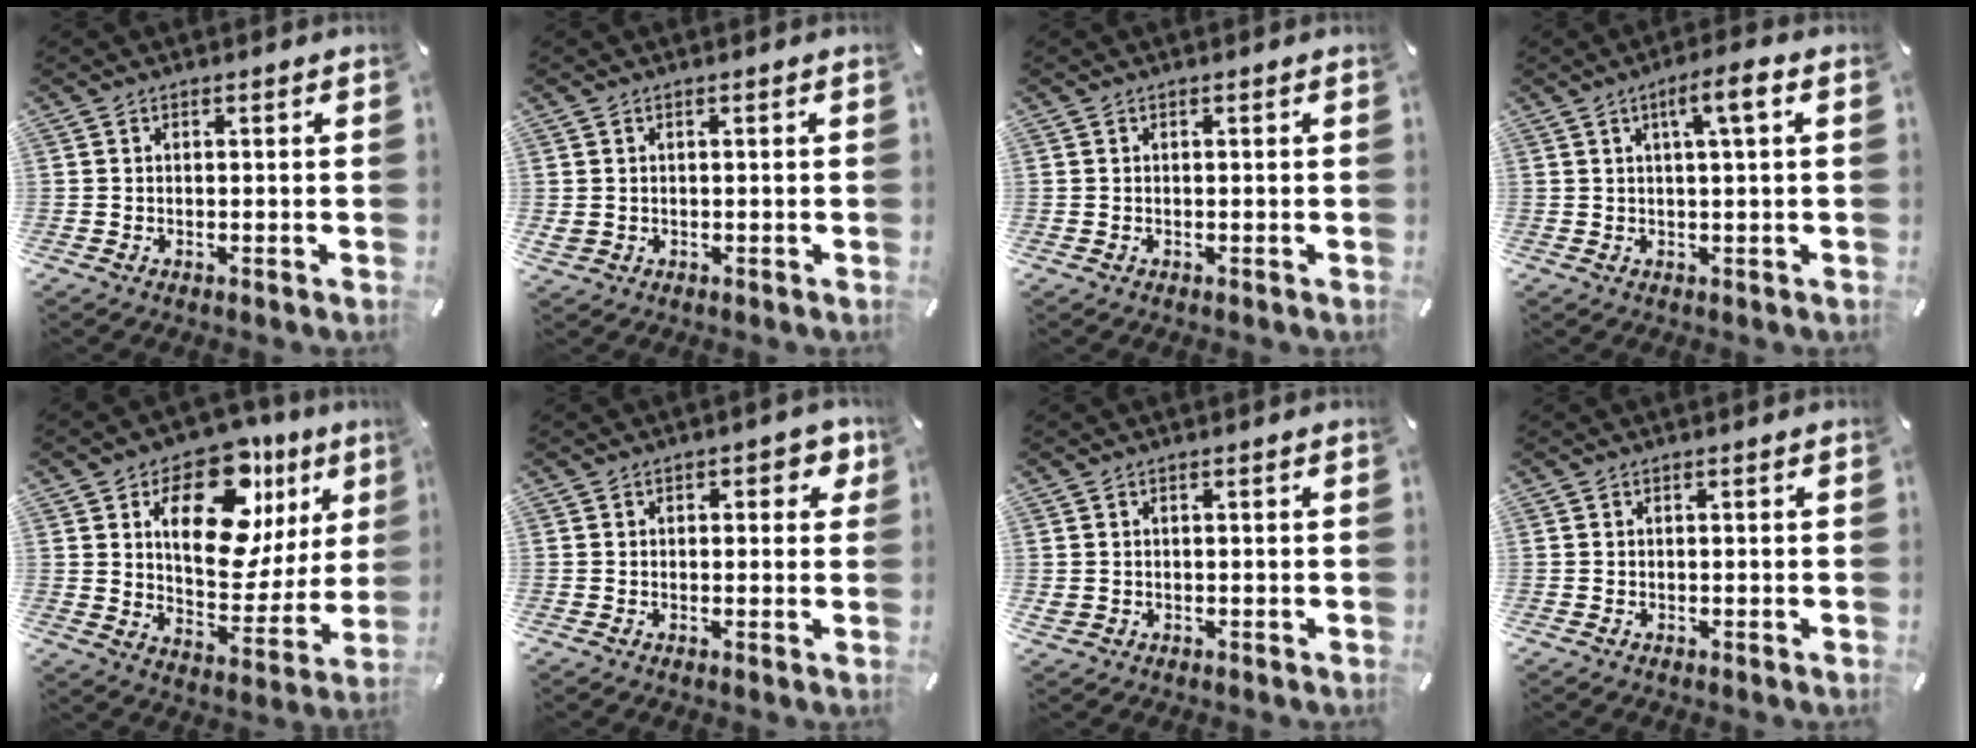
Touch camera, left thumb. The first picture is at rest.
{"total": 1.2, "force": [0.2, 1.1, 0.5], "torque": [-0.010, 0.002, 0.002]}
{"total": 0.0}
{"total": 5.8, "force": [1.9, 0.5, 5.5], "torque": [-0.094, -0.006, 0.026]}
{"total": 18.9, "force": [9.5, 10.7, 12.4], "torque": [-0.182, -0.052, 0.160]}
{"total": 3.5, "force": [1.0, 2.1, 2.6], "torque": [-0.021, -0.002, 0.010]}
{"total": 1.1, "force": [0.0, 1.1, 0.3], "torque": [-0.006, 0.004, -0.002]}
{"total": 0.0}